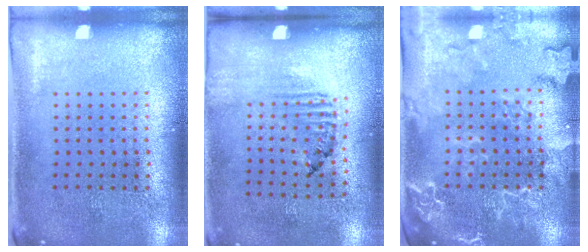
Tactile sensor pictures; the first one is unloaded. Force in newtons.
{"total": 1.6, "press": 1.0, "slide": 1.3}
{"total": 2.4, "press": 2.3, "slide": 0.5}